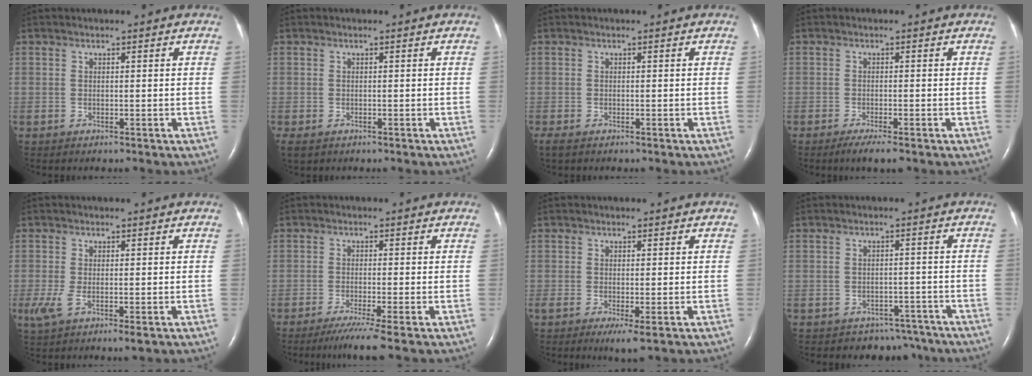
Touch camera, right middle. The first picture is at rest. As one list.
[{"total": 1.8, "force": [-1.0, 1.1, 1.0], "torque": [-0.023, -0.004, -0.011]}, {"total": 1.4, "force": [-1.0, 0.6, 0.9], "torque": [-0.022, -0.006, -0.016]}, {"total": 3.3, "force": [-2.3, 0.3, 2.3], "torque": [-0.041, -0.009, -0.037]}, {"total": 4.5, "force": [-1.3, 1.1, 4.2], "torque": [-0.088, -0.015, -0.021]}, {"total": 4.9, "force": [-3.5, -1.1, 3.3], "torque": [-0.054, -0.015, -0.063]}, {"total": 2.9, "force": [-1.1, 0.4, 2.7], "torque": [-0.042, -0.010, -0.014]}, {"total": 5.3, "force": [-4.3, 3.1, -0.3], "torque": [0.012, 0.021, -0.051]}]